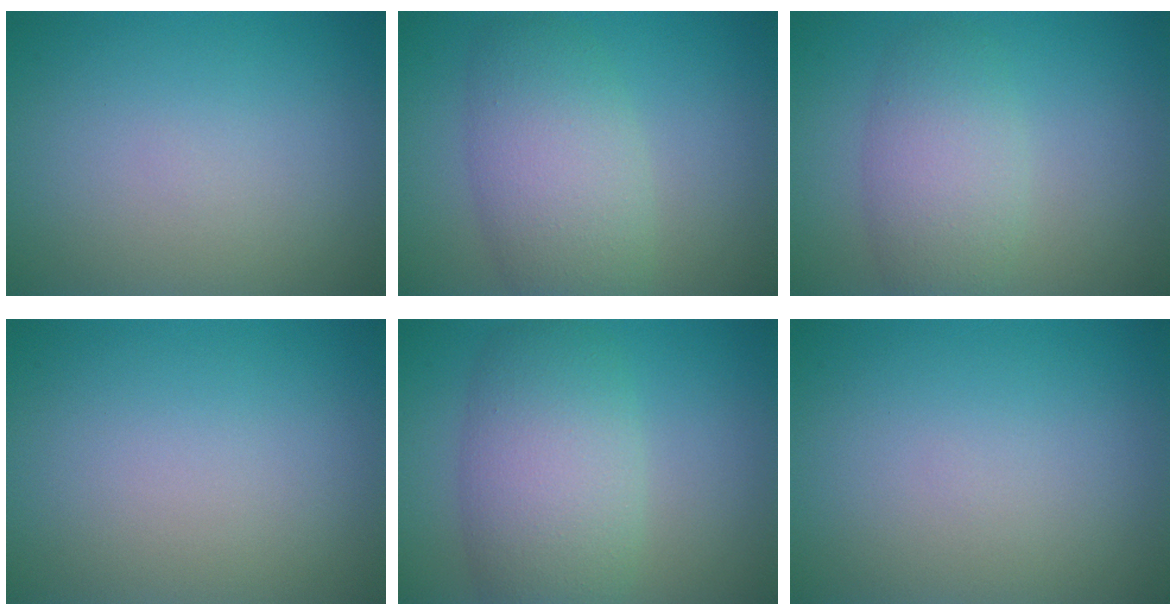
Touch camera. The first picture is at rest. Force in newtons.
{"total": 6.4, "press": 6.4, "slide": 0.1}
{"total": 4.2, "press": 4.2, "slide": 0.2}
{"total": 0.0}
{"total": 6.9, "press": 6.9, "slide": 0.2}
{"total": 0.0}